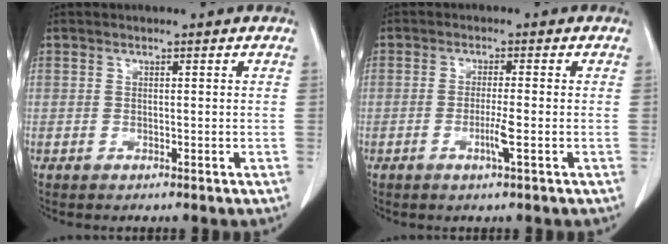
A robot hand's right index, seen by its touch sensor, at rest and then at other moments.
{"total": 3.0, "force": [-1.0, -0.4, 2.8], "torque": [-0.055, -0.006, -0.020]}